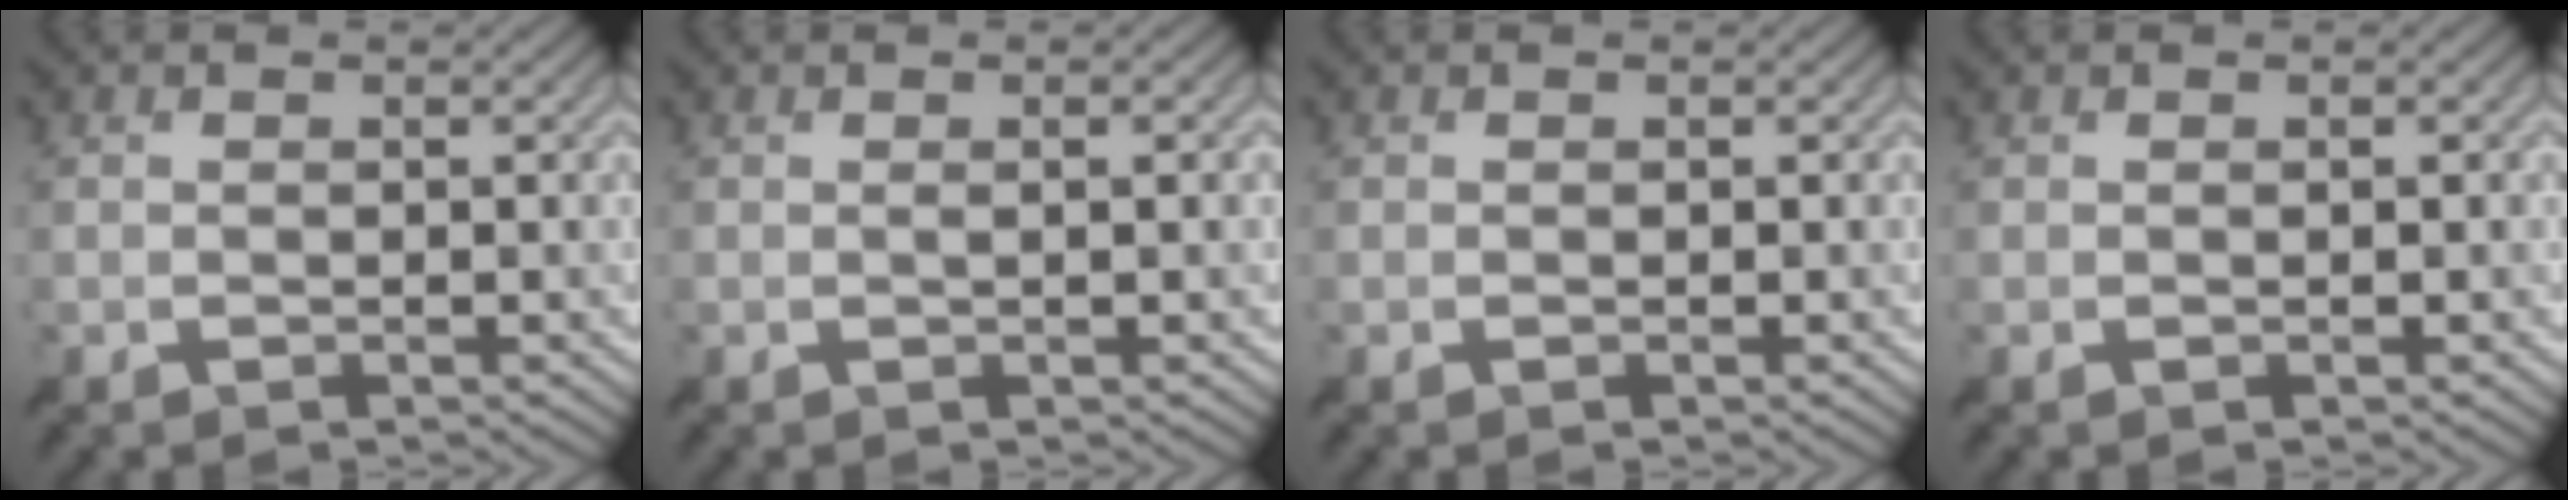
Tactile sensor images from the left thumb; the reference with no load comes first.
{"total": 1.7, "force": [0.2, 0.2, 1.7], "torque": [-0.029, 0.006, 0.000]}
{"total": 0.0}
{"total": 0.0}